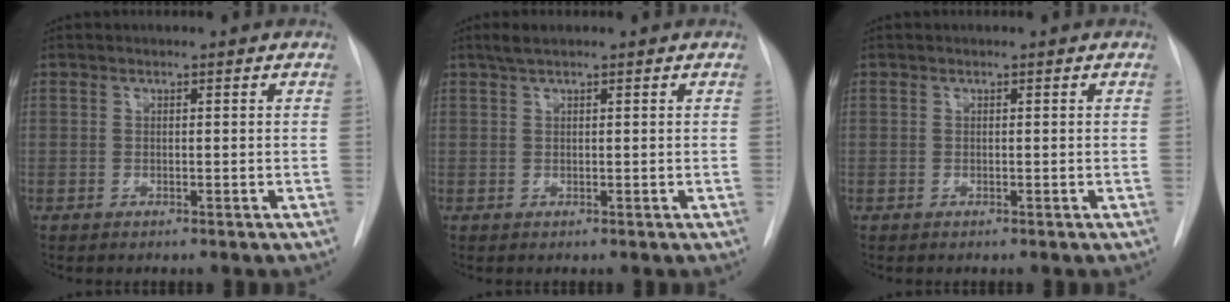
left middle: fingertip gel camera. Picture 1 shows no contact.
{"total": 1.8, "force": [1.3, 0.2, 1.2], "torque": [-0.029, 0.007, 0.026]}
{"total": 0.0}